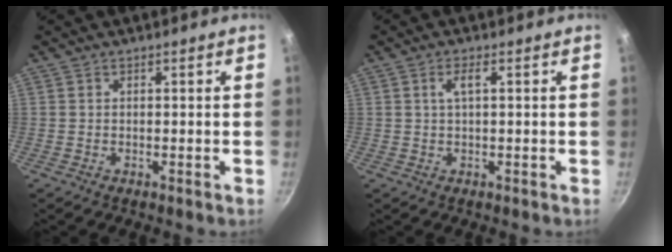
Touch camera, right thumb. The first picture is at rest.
{"total": 2.3, "force": [0.5, 0.6, 2.2], "torque": [-0.047, 0.006, 0.012]}